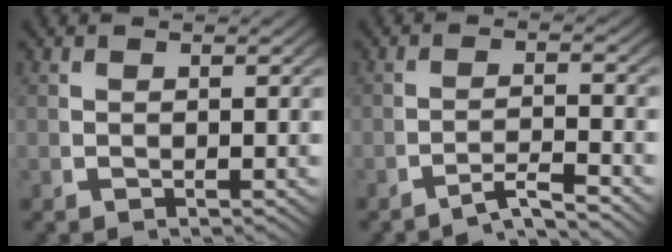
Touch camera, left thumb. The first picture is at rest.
{"total": 2.7, "force": [-2.2, 0.3, 1.5], "torque": [-0.028, -0.006, -0.040]}